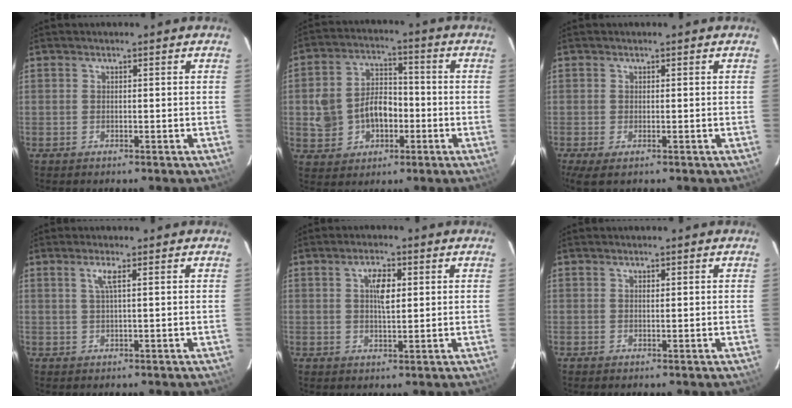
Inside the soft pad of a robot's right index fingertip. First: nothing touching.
{"total": 11.5, "force": [-2.2, 8.9, 7.0], "torque": [-0.159, 0.023, -0.023]}
{"total": 3.0, "force": [-1.2, 0.7, 2.6], "torque": [-0.052, -0.011, -0.017]}
{"total": 2.3, "force": [0.9, -0.3, 2.1], "torque": [-0.040, -0.003, 0.018]}
{"total": 4.6, "force": [1.3, 1.8, 4.0], "torque": [-0.069, 0.005, 0.024]}
{"total": 0.8, "force": [0.4, 0.3, 0.6], "torque": [-0.009, 0.001, 0.007]}